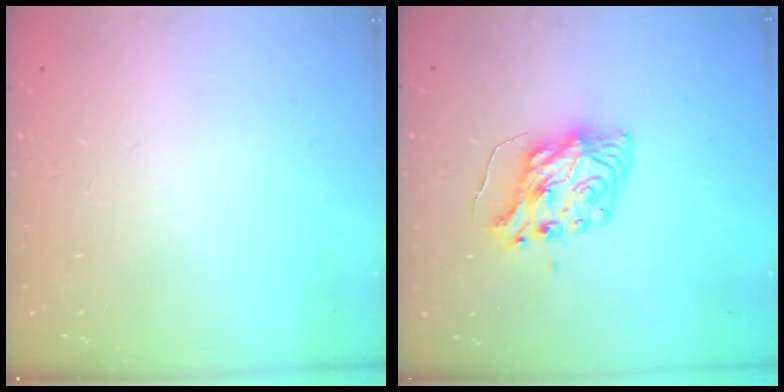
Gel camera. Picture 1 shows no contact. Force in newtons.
{"total": 8.4, "press": 8.3, "slide": 0.5}